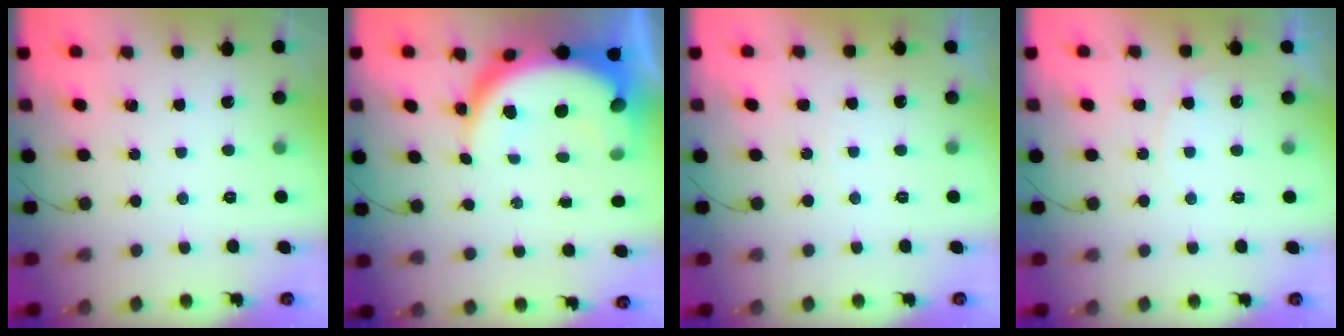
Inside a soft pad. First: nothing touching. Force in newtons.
{"total": 13.8, "press": 13.7, "slide": 1.3}
{"total": 3.0, "press": 2.4, "slide": 1.9}
{"total": 5.2, "press": 5.2, "slide": 0.4}